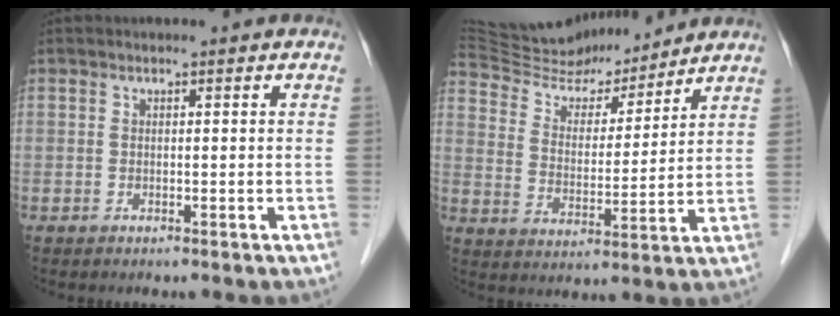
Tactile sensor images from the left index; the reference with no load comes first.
{"total": 18.5, "force": [17.2, 4.6, 5.0], "torque": [-0.095, 0.010, 0.289]}